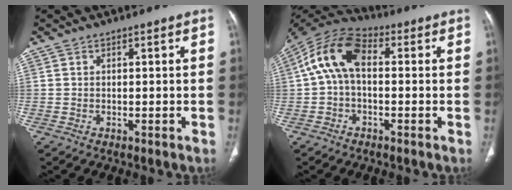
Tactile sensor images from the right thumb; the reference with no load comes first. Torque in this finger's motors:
{"motor_torque": [0.26, 0.24, 1.79, -0.37, 0.15]}